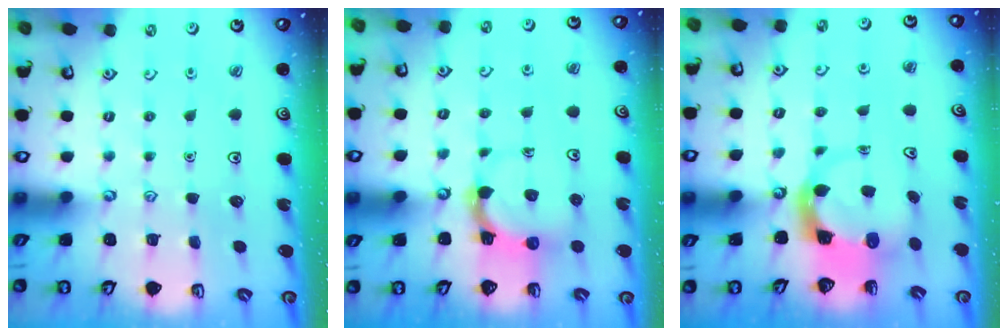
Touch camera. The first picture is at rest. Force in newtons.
{"total": 5.7, "press": 5.6, "slide": 1.1}
{"total": 3.9, "press": 3.8, "slide": 0.6}